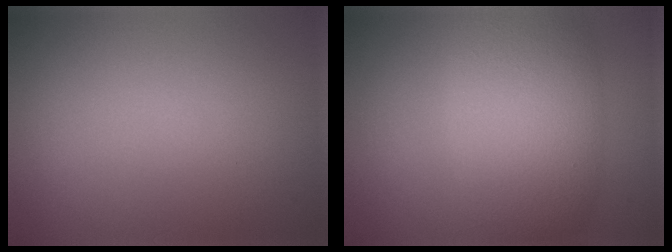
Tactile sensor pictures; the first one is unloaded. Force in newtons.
{"total": 8.1, "press": 8.1, "slide": 0.3}